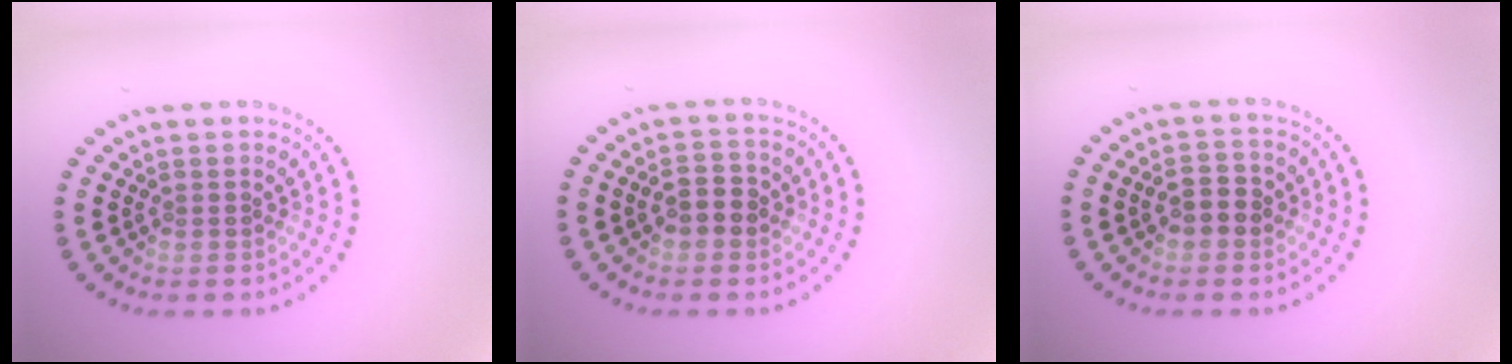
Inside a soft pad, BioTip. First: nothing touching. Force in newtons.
{"total": 2.4, "press": 2.4, "slide": 0.2}
{"total": 2.4, "press": 2.4, "slide": 0.2}